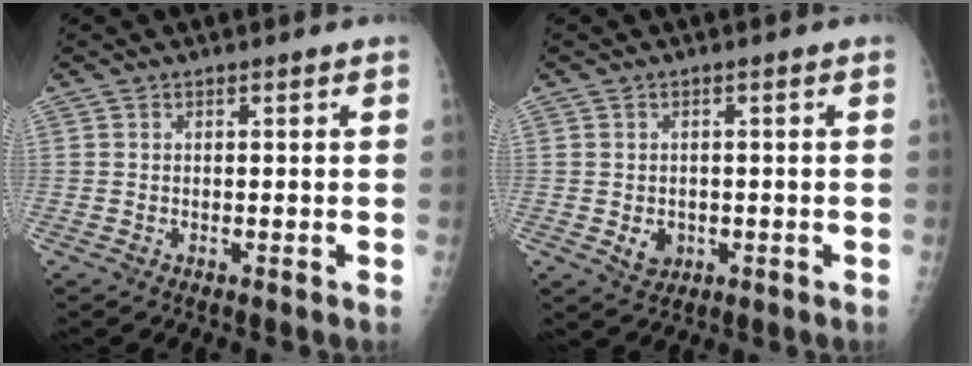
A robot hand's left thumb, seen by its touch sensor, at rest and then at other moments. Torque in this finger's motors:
{"motor_torque": [-0.16, 0.13, 0.10, 0.00, 0.01]}